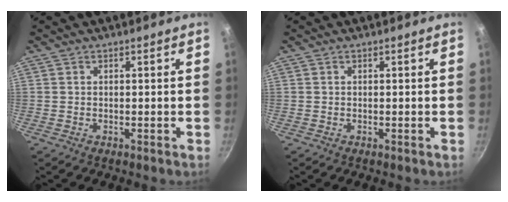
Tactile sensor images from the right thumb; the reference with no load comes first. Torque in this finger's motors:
{"motor_torque": [-0.17, 0.17, 0.00, 0.03, 0.00]}